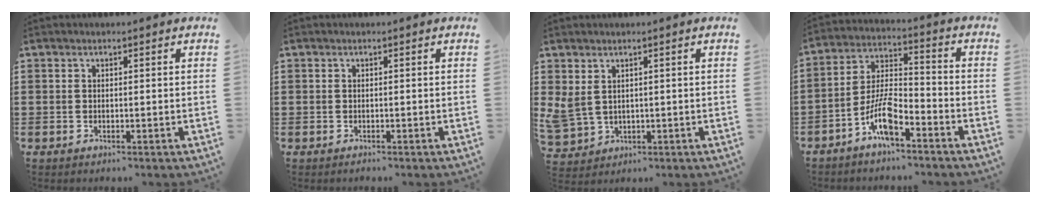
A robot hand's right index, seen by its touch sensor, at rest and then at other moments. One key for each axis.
{"total": 0.5, "fx": -0.5, "fy": 0.2, "fz": -0.1, "tx": 0.003, "ty": 0.002, "tz": -0.011}
{"total": 2.5, "fx": 1.3, "fy": 1.9, "fz": 1.1, "tx": -0.039, "ty": 0.005, "tz": 0.023}
{"total": 8.0, "fx": -5.1, "fy": 2.4, "fz": 5.7, "tx": -0.133, "ty": 0.000, "tz": -0.101}